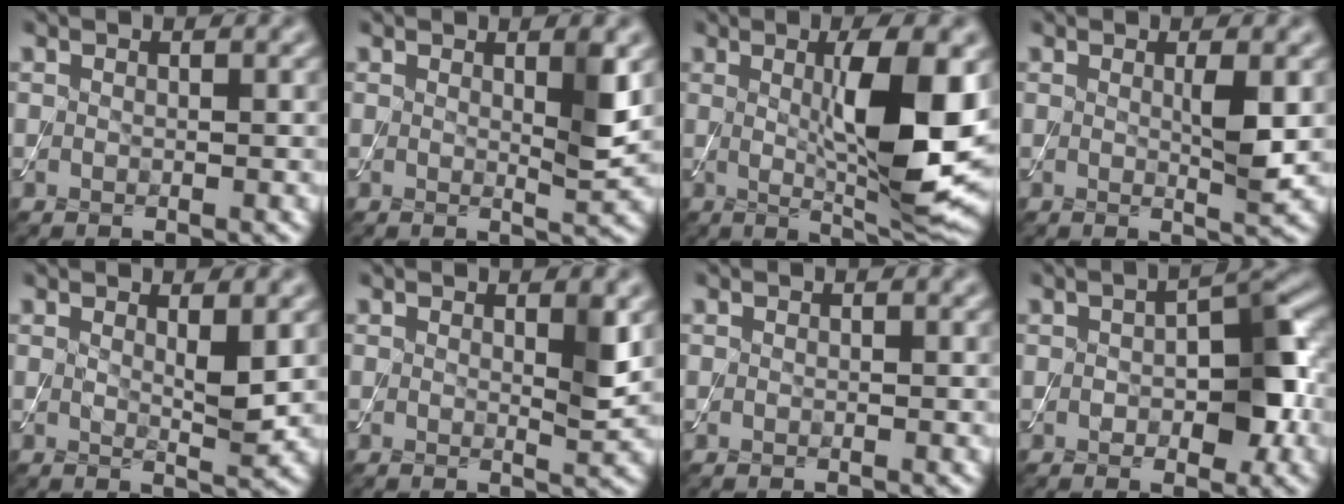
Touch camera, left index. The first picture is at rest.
{"total": 2.4, "force": [0.8, 0.3, 2.2], "torque": [-0.027, -0.007, 0.011]}
{"total": 9.5, "force": [0.8, 2.1, 9.2], "torque": [-0.134, -0.016, 0.022]}
{"total": 2.5, "force": [0.4, 0.3, 2.4], "torque": [-0.040, -0.004, 0.006]}
{"total": 2.2, "force": [1.0, 0.4, 2.0], "torque": [-0.032, -0.009, 0.018]}
{"total": 1.8, "force": [0.7, 0.2, 1.6], "torque": [-0.018, -0.006, 0.008]}
{"total": 0.0}
{"total": 5.7, "force": [-0.6, 2.9, 4.9], "torque": [-0.068, 0.006, -0.009]}